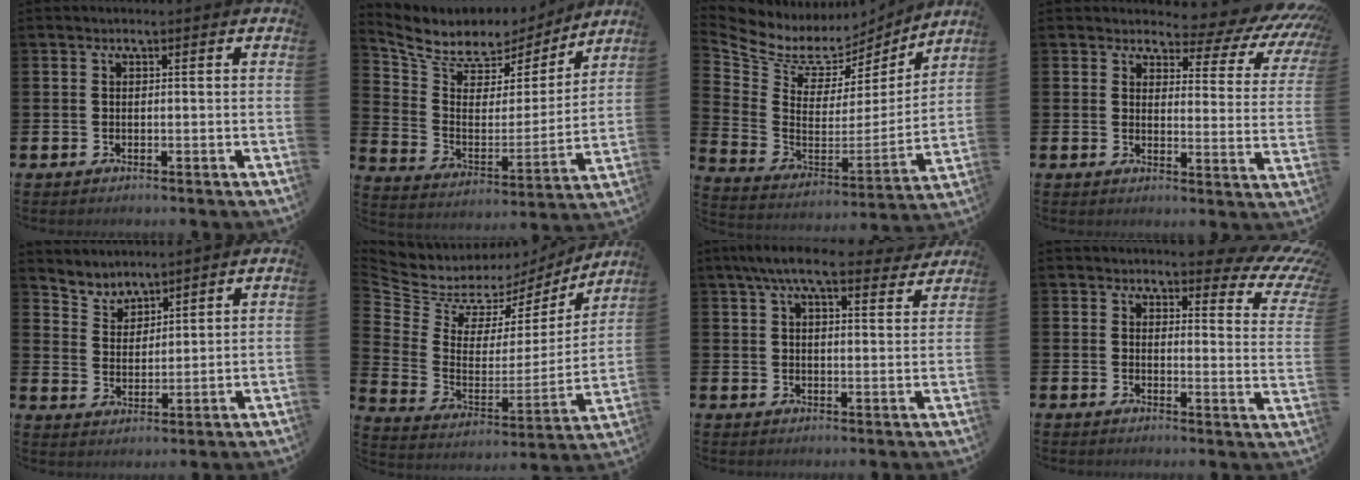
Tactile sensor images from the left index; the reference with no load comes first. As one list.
[{"total": 7.9, "force": [7.1, 3.1, 1.2], "torque": [-0.077, -0.053, 0.126]}, {"total": 7.7, "force": [6.6, 3.6, 1.7], "torque": [-0.083, -0.050, 0.115]}, {"total": 4.8, "force": [4.1, 2.0, 1.7], "torque": [-0.029, -0.046, 0.058]}, {"total": 4.1, "force": [4.0, 0.9, -0.2], "torque": [-0.019, -0.022, 0.074]}, {"total": 7.0, "force": [5.7, 3.9, 1.0], "torque": [-0.068, -0.044, 0.101]}, {"total": 8.1, "force": [7.0, 1.8, 3.7], "torque": [-0.073, -0.024, 0.123]}, {"total": 4.8, "force": [4.0, 1.6, 2.0], "torque": [-0.024, -0.037, 0.061]}]